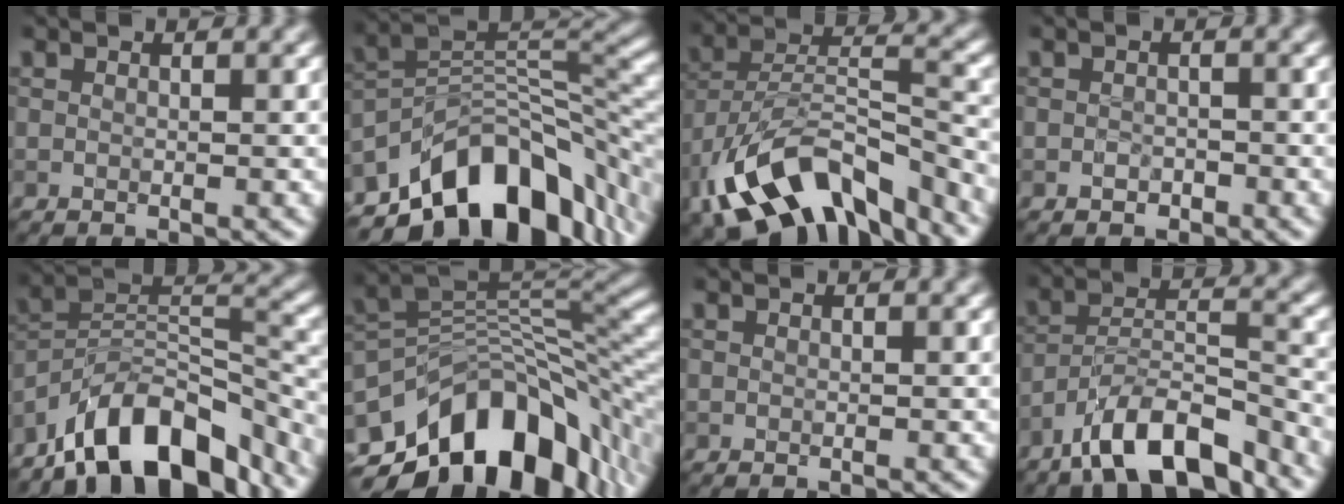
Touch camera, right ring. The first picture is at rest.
{"total": 12.5, "force": [-6.7, 7.0, 7.9], "torque": [-0.118, 0.008, -0.125]}
{"total": 13.0, "force": [-8.0, 6.2, 8.2], "torque": [-0.149, 0.005, -0.142]}
{"total": 0.9, "force": [-0.5, 0.7, 0.2], "torque": [-0.002, 0.005, -0.007]}
{"total": 12.0, "force": [-8.9, 4.6, 6.6], "torque": [-0.099, 0.022, -0.167]}
{"total": 13.0, "force": [-5.3, 7.3, 9.3], "torque": [-0.141, 0.011, -0.093]}
{"total": 0.0}
{"total": 8.5, "force": [-6.6, 2.4, 4.7], "torque": [-0.067, 0.007, -0.124]}